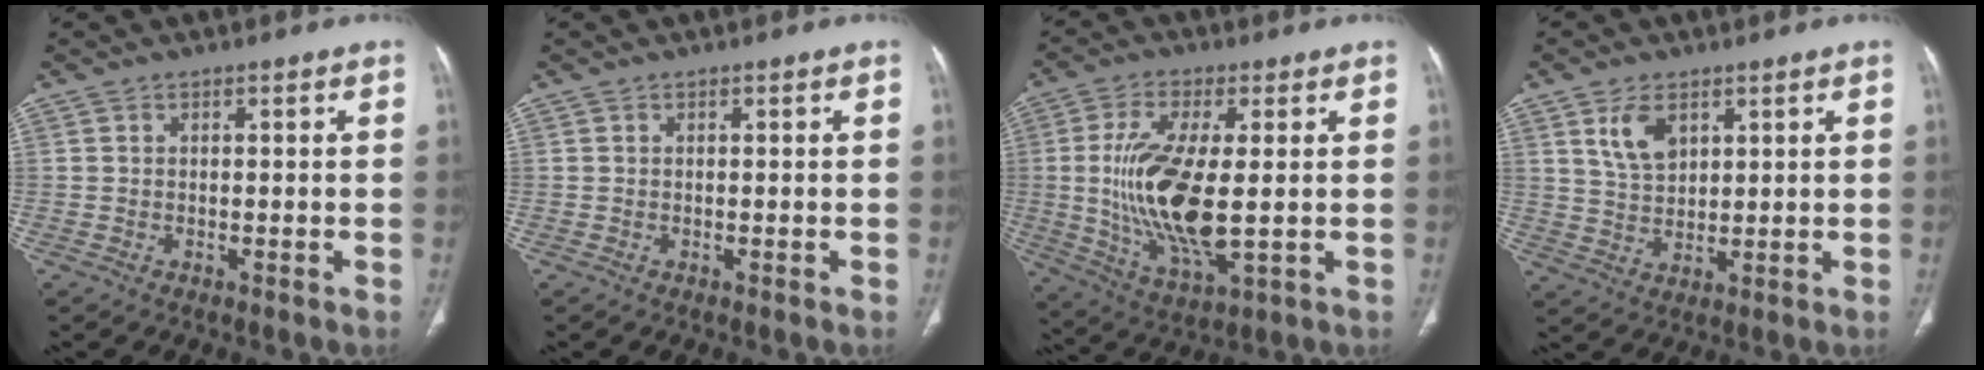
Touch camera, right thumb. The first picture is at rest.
{"total": 0.0}
{"total": 16.7, "force": [0.0, 6.2, 15.5], "torque": [-0.320, -0.019, 0.010]}
{"total": 6.5, "force": [3.2, 3.9, 4.2], "torque": [-0.066, -0.017, 0.068]}